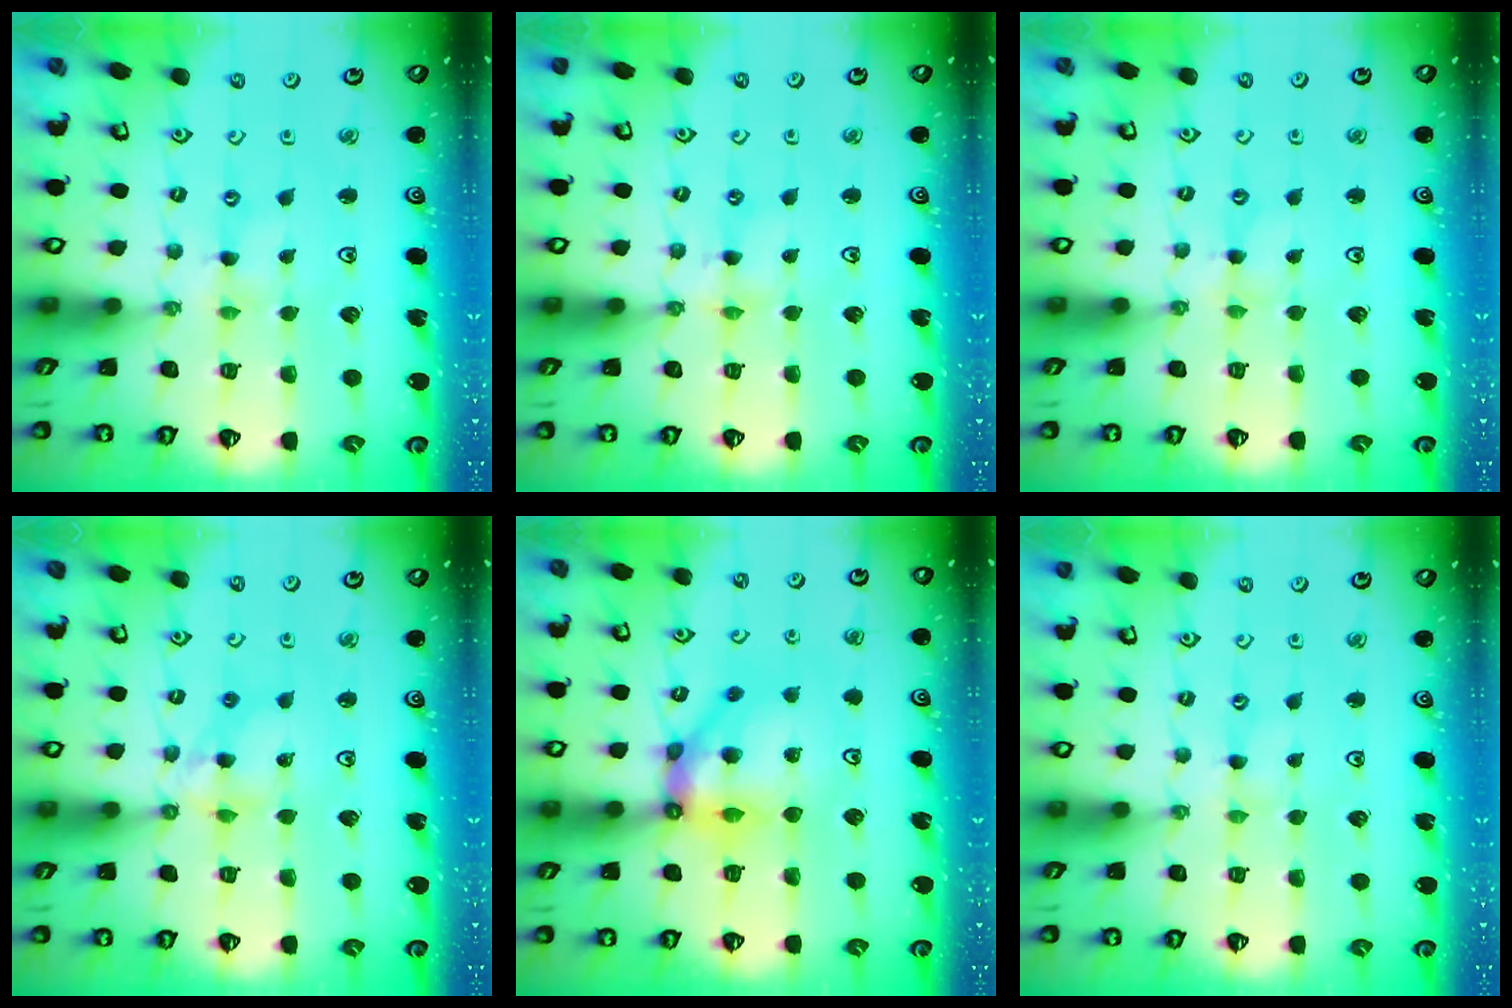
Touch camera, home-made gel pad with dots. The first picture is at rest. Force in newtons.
{"total": 2.1, "press": 2.1, "slide": 0.3}
{"total": 1.7, "press": 1.6, "slide": 0.3}
{"total": 6.7, "press": 6.7, "slide": 0.6}
{"total": 10.9, "press": 10.7, "slide": 1.9}
{"total": 0.7, "press": 0.7, "slide": 0.1}